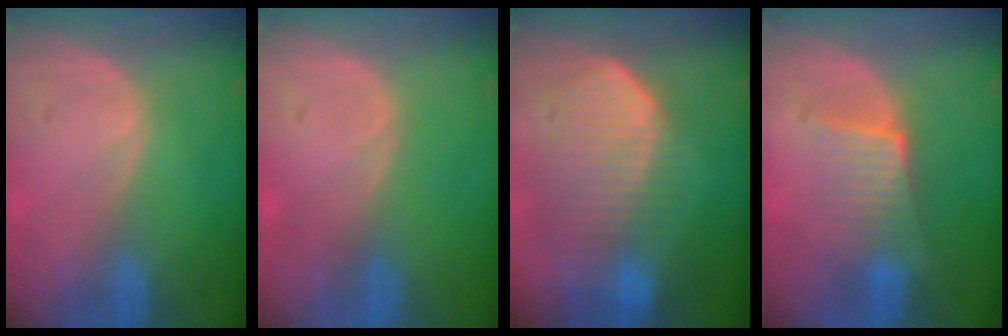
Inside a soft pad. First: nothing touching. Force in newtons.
{"total": 0.0}
{"total": 10.6, "press": 9.2, "slide": 5.1}
{"total": 6.4, "press": 5.6, "slide": 3.1}